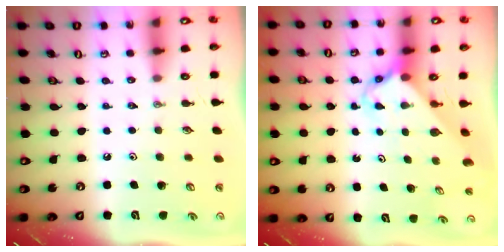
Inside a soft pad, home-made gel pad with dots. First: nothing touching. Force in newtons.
{"total": 2.9, "press": 2.9, "slide": 0.3}